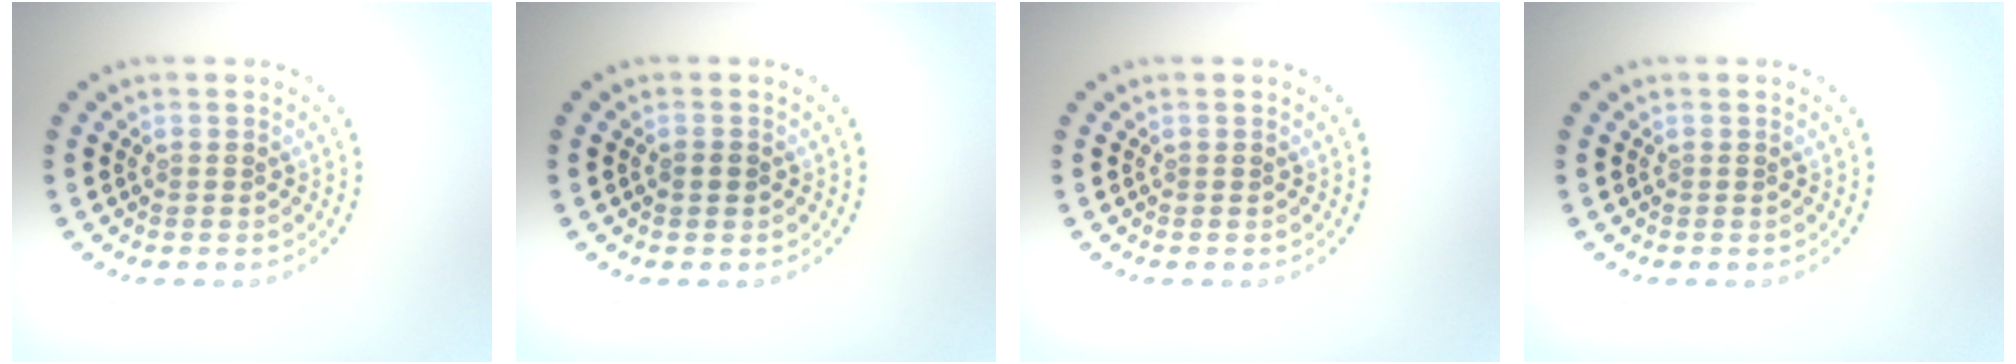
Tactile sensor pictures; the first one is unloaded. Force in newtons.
{"total": 1.3, "press": 1.3, "slide": 0.2}
{"total": 0.0}
{"total": 0.0}